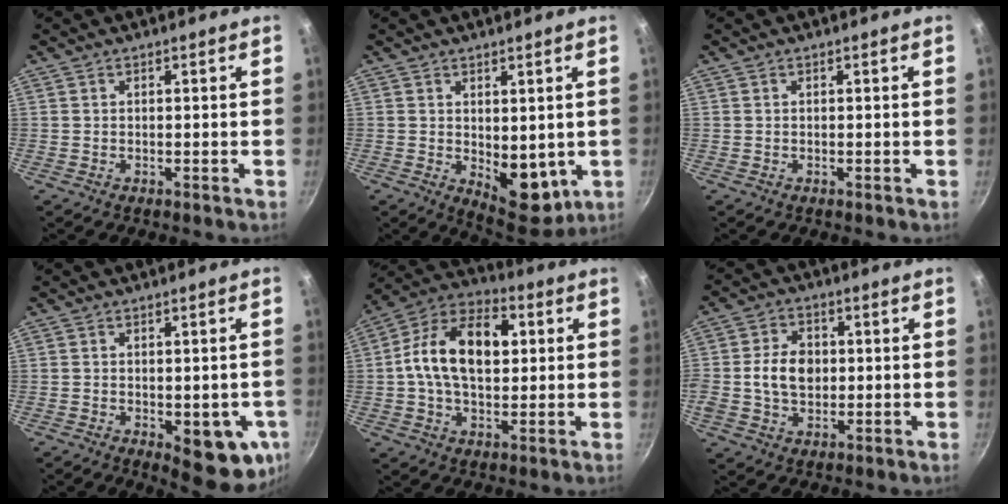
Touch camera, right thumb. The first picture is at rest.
{"total": 9.3, "force": [-0.1, 5.3, 7.6], "torque": [-0.070, -0.023, 0.013]}
{"total": 0.0}
{"total": 11.9, "force": [-3.4, 5.2, 10.2], "torque": [-0.082, -0.006, -0.035]}
{"total": 17.1, "force": [2.3, 10.8, 13.1], "torque": [-0.196, 0.021, 0.020]}
{"total": 8.8, "force": [0.0, 6.6, 5.8], "torque": [-0.085, 0.009, -0.007]}